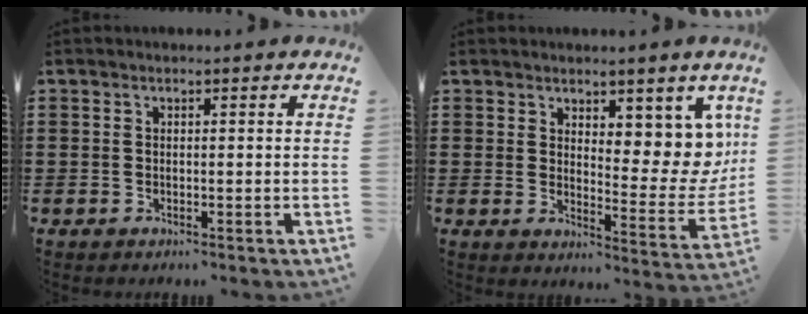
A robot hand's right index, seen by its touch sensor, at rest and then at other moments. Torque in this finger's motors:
{"motor_torque": [0.31, 0.39, 0.33, 0.06]}